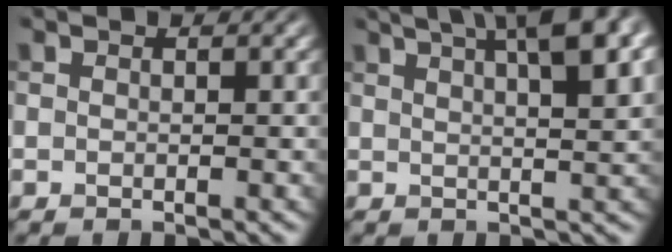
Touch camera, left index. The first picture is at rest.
{"total": 10.5, "force": [5.4, 3.5, 8.3], "torque": [-0.084, 0.039, 0.056]}